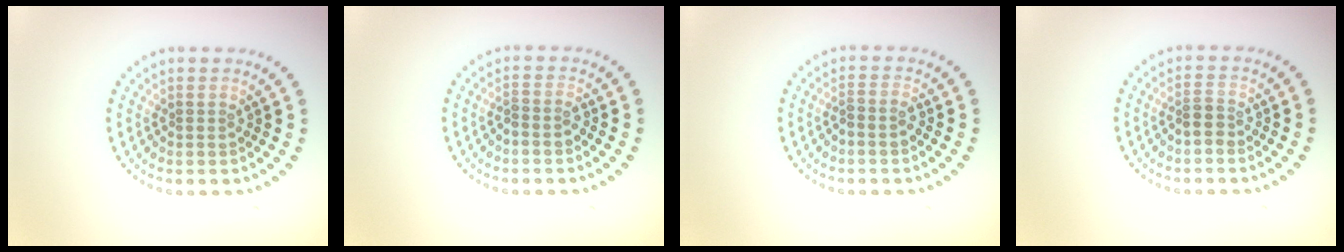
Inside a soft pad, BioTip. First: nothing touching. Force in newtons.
{"total": 1.5, "press": 1.1, "slide": 0.9}
{"total": 1.4, "press": 1.1, "slide": 0.9}
{"total": 1.2, "press": 0.9, "slide": 0.7}